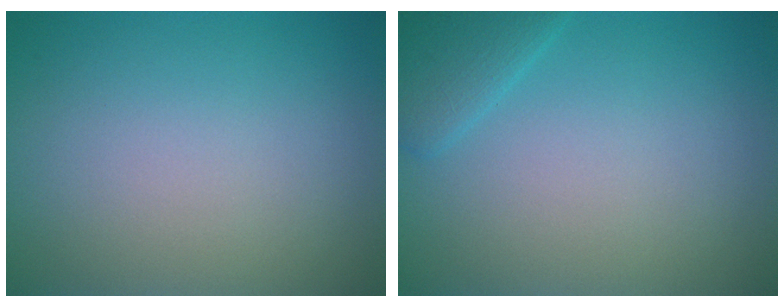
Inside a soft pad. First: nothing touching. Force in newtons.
{"total": 2.3, "press": 2.3, "slide": 0.1}